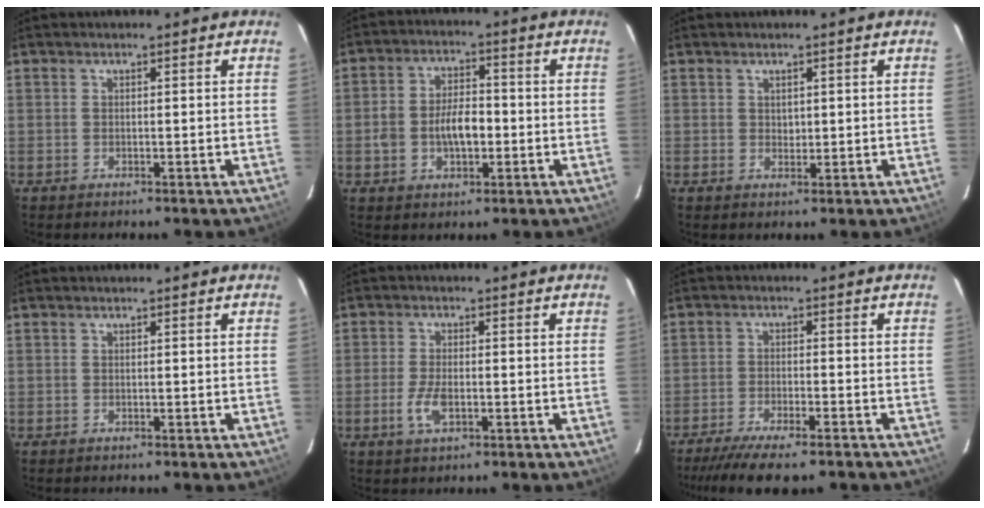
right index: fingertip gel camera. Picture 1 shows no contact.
{"total": 7.6, "force": [-1.5, 4.4, 5.9], "torque": [-0.120, 0.013, -0.024]}
{"total": 0.9, "force": [0.5, 0.4, -0.6], "torque": [0.016, 0.002, 0.009]}
{"total": 0.0}
{"total": 4.6, "force": [-1.6, 1.9, 3.8], "torque": [-0.086, -0.004, -0.031]}
{"total": 11.8, "force": [-10.2, 1.6, 5.5], "torque": [-0.126, -0.034, -0.165]}